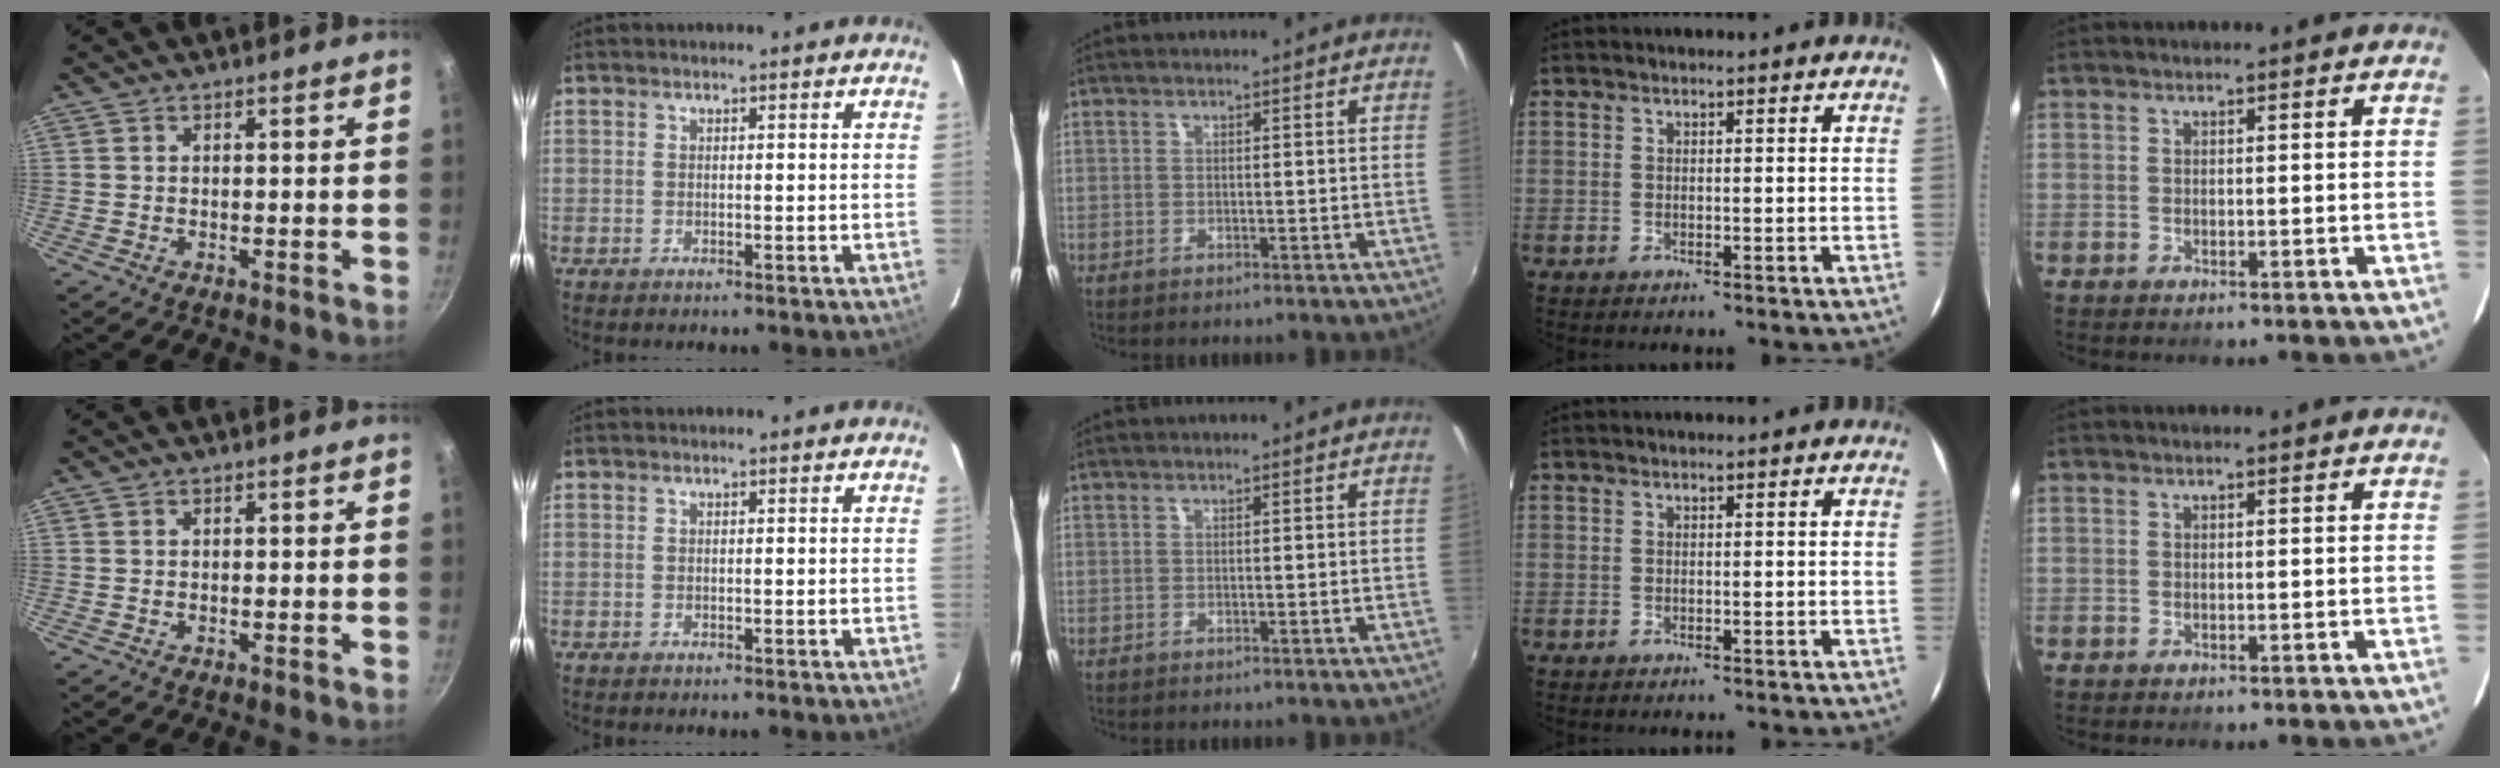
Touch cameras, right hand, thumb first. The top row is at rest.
{}